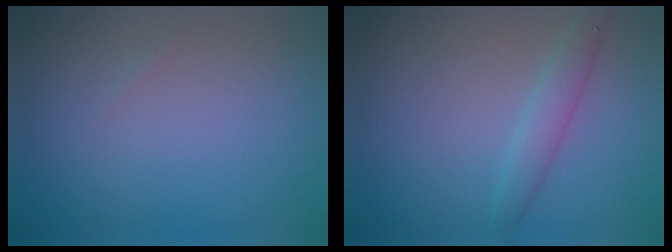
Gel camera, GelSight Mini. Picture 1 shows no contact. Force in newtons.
{"total": 2.0, "press": 2.0, "slide": 0.0}